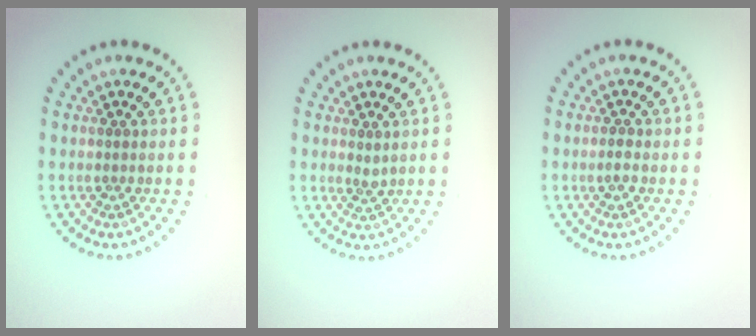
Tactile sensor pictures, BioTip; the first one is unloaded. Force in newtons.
{"total": 0.9, "press": 0.7, "slide": 0.6}
{"total": 1.0, "press": 1.0, "slide": 0.3}